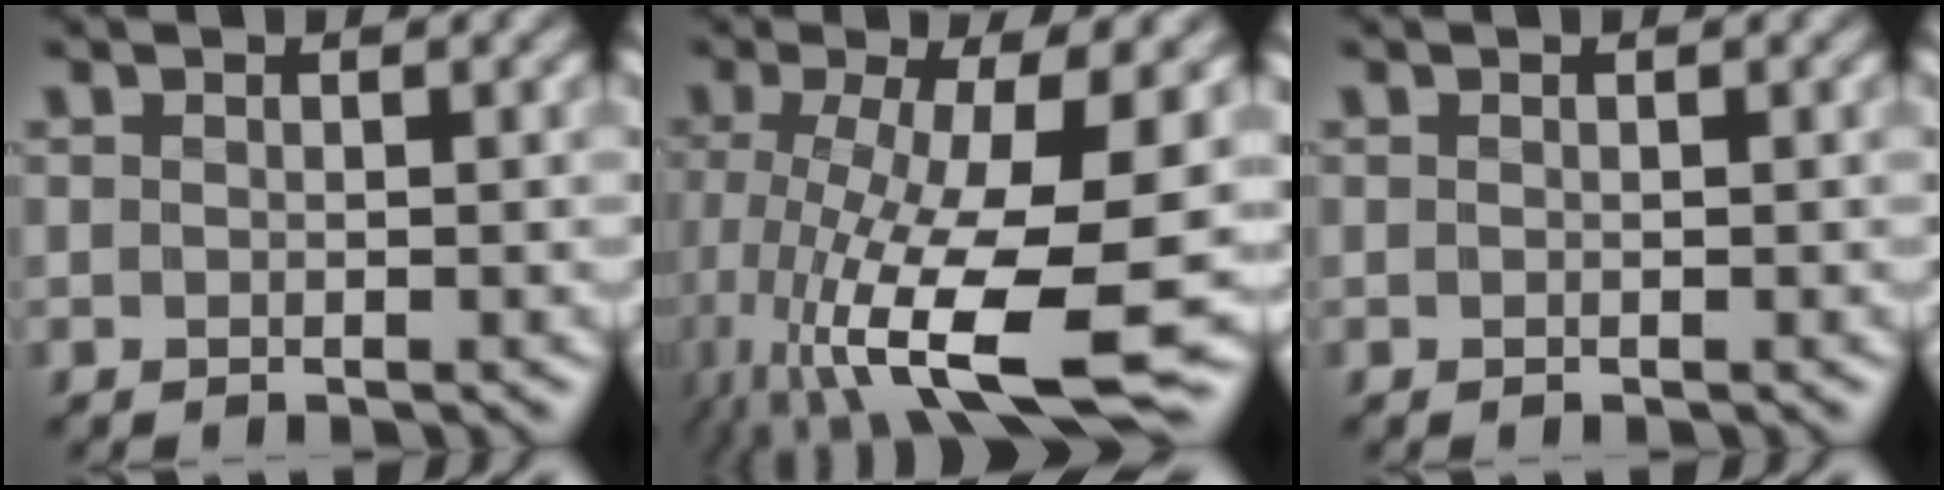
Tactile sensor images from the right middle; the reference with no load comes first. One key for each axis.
{"total": 13.3, "fx": -3.9, "fy": 4.2, "fz": 12.0, "tx": -0.224, "ty": -0.023, "tz": -0.058}
{"total": 0.0}